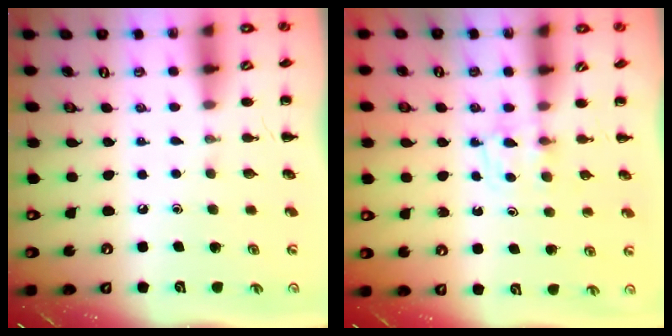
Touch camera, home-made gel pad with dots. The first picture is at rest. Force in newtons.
{"total": 3.2, "press": 2.8, "slide": 1.4}